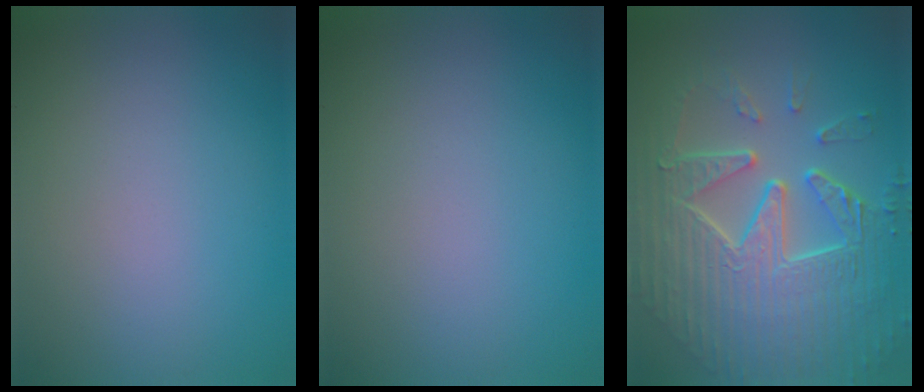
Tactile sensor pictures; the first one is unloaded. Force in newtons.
{"total": 0.0}
{"total": 9.4, "press": 6.4, "slide": 6.9}